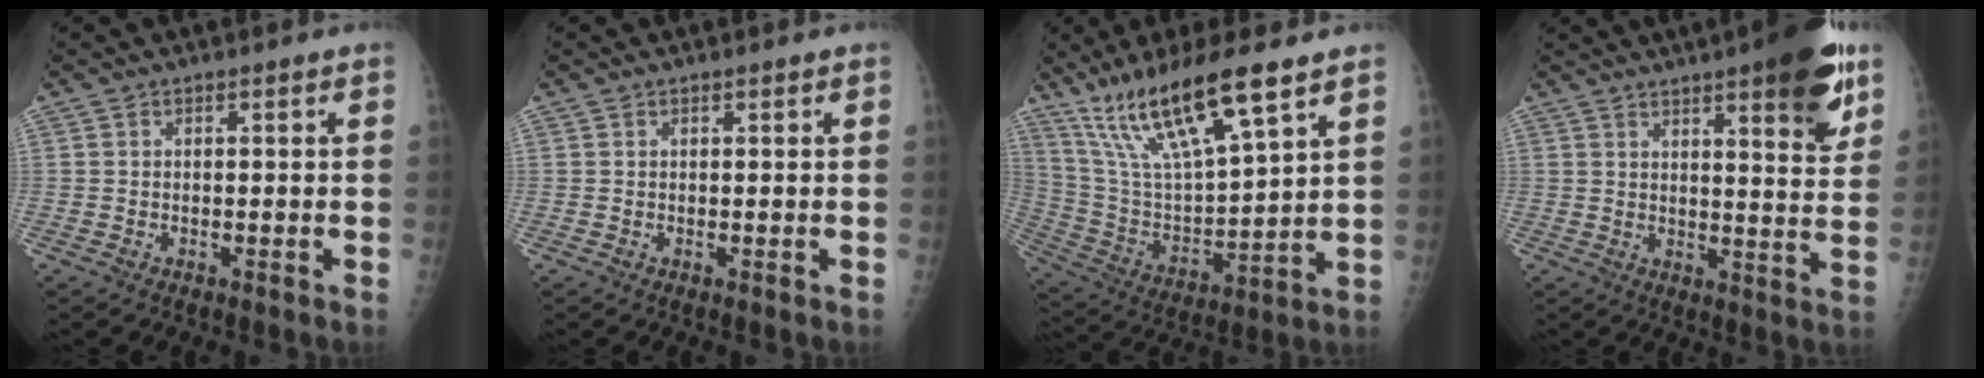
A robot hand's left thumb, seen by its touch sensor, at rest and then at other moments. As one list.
[{"total": 0.0}, {"total": 19.0, "force": [12.5, 3.7, 13.8], "torque": [-0.249, -0.051, 0.246]}, {"total": 14.3, "force": [8.1, 3.3, 11.3], "torque": [-0.125, -0.038, 0.106]}]